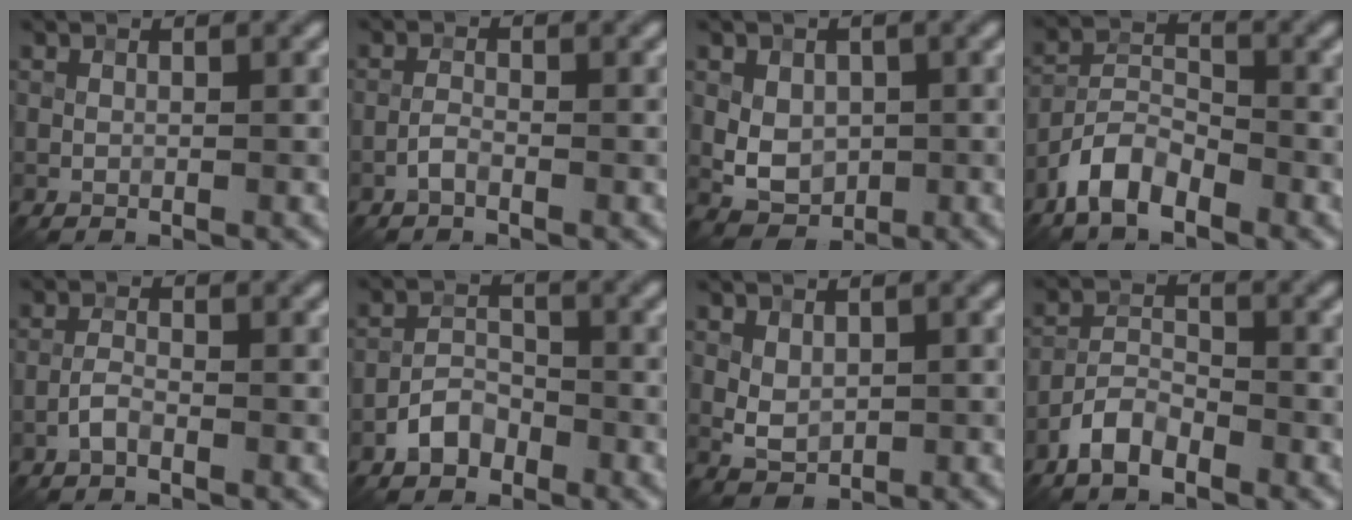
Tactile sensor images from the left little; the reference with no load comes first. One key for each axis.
{"total": 1.1, "fx": -0.8, "fy": 0.3, "fz": 0.7, "tx": -0.015, "ty": 0.004, "tz": -0.018}
{"total": 3.8, "fx": 0.1, "fy": 3.0, "fz": 2.4, "tx": -0.041, "ty": -0.004, "tz": 0.010}
{"total": 4.5, "fx": -3.2, "fy": 2.0, "fz": 2.5, "tx": -0.042, "ty": 0.006, "tz": -0.070}
{"total": 1.4, "fx": -0.9, "fy": 0.4, "fz": 1.0, "tx": -0.021, "ty": 0.005, "tz": -0.022}
{"total": 2.9, "fx": -1.9, "fy": 1.9, "fz": 1.3, "tx": -0.018, "ty": 0.011, "tz": -0.038}
{"total": 2.0, "fx": 0.5, "fy": 1.4, "fz": 1.3, "tx": -0.026, "ty": -0.004, "tz": 0.016}
{"total": 3.3, "fx": -2.4, "fy": 1.4, "fz": 1.8, "tx": -0.035, "ty": 0.009, "tz": -0.054}